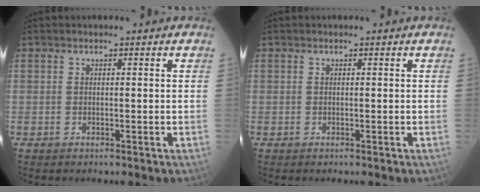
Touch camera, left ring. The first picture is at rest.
{"total": 0.0}